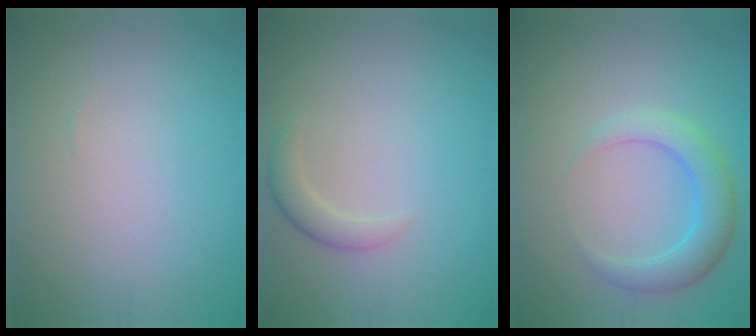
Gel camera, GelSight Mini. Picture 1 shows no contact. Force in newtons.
{"total": 1.7, "press": 1.7, "slide": 0.1}
{"total": 3.6, "press": 3.6, "slide": 0.2}